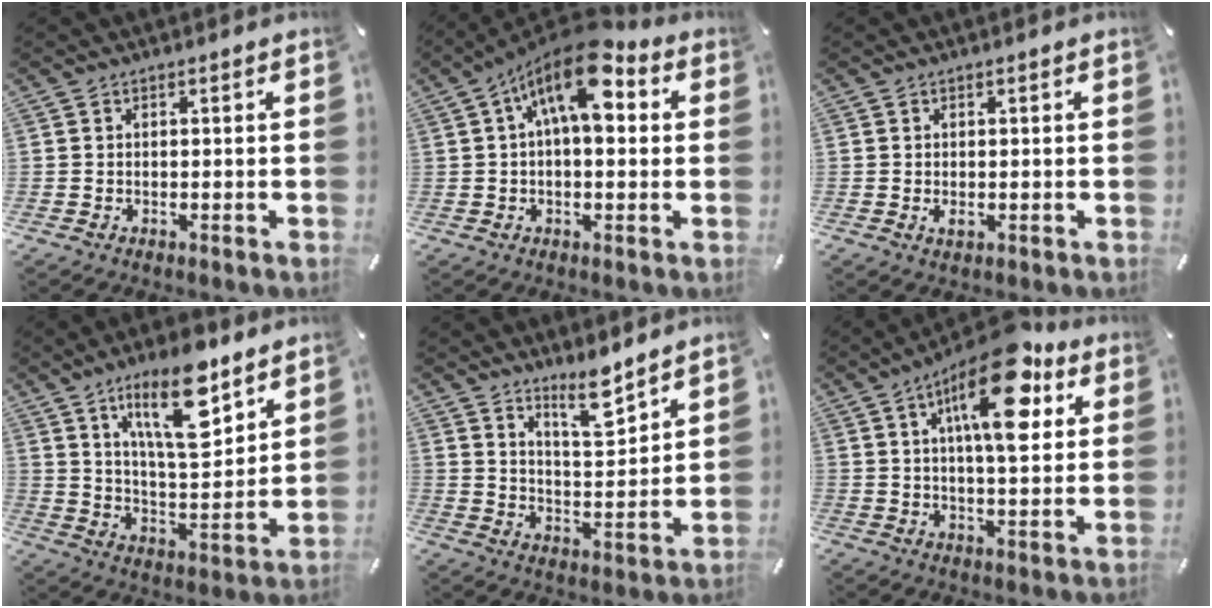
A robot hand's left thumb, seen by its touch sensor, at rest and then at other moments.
{"total": 13.2, "force": [5.0, 6.1, 10.6], "torque": [-0.161, -0.018, 0.086]}
{"total": 1.5, "force": [-0.1, 0.9, 1.2], "torque": [-0.015, -0.001, -0.005]}
{"total": 17.8, "force": [10.2, 6.6, 13.0], "torque": [-0.219, -0.046, 0.165]}
{"total": 9.8, "force": [8.1, 2.4, 5.0], "torque": [-0.073, -0.061, 0.139]}
{"total": 18.2, "force": [8.1, 6.5, 14.9], "torque": [-0.243, -0.026, 0.124]}